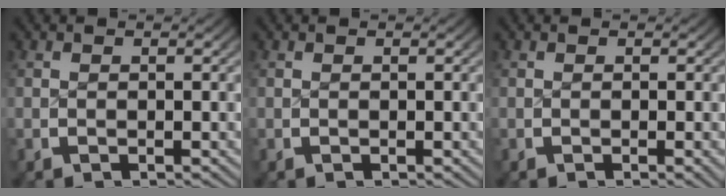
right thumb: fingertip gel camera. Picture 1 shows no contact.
{"total": 0.0}
{"total": 0.7, "force": [-0.2, -0.1, 0.7], "torque": [-0.010, 0.003, -0.004]}